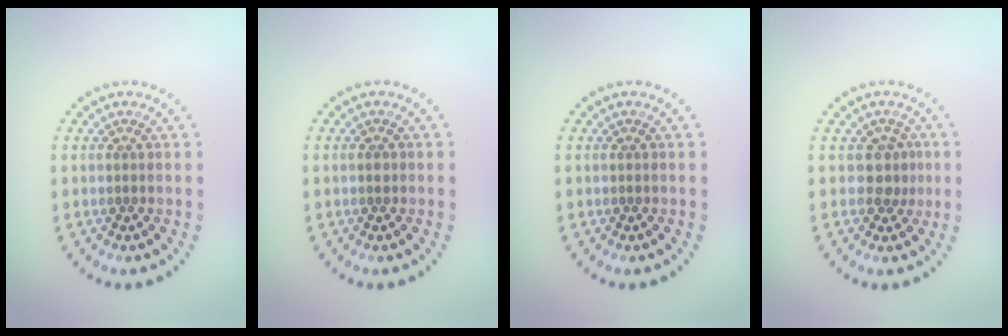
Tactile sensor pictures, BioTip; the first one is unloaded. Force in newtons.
{"total": 0.6, "press": 0.6, "slide": 0.1}
{"total": 0.0}
{"total": 1.9, "press": 1.6, "slide": 1.1}